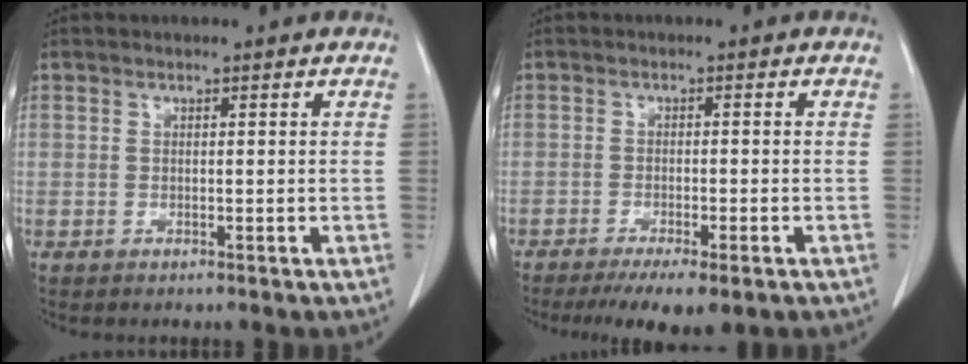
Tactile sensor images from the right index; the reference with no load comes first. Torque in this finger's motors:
{"motor_torque": [0.16, -0.19, 0.41, 0.08]}